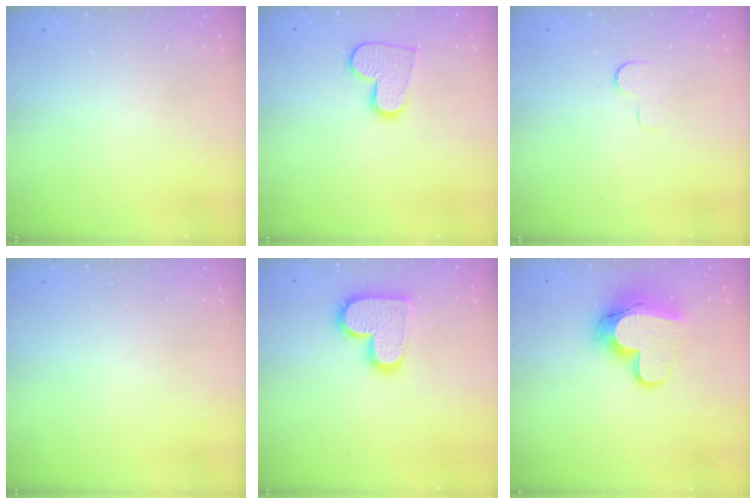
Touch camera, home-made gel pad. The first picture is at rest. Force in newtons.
{"total": 12.0, "press": 11.9, "slide": 0.8}
{"total": 3.9, "press": 3.9, "slide": 0.3}
{"total": 0.0}
{"total": 15.1, "press": 15.1, "slide": 1.1}
{"total": 13.7, "press": 13.7, "slide": 1.3}